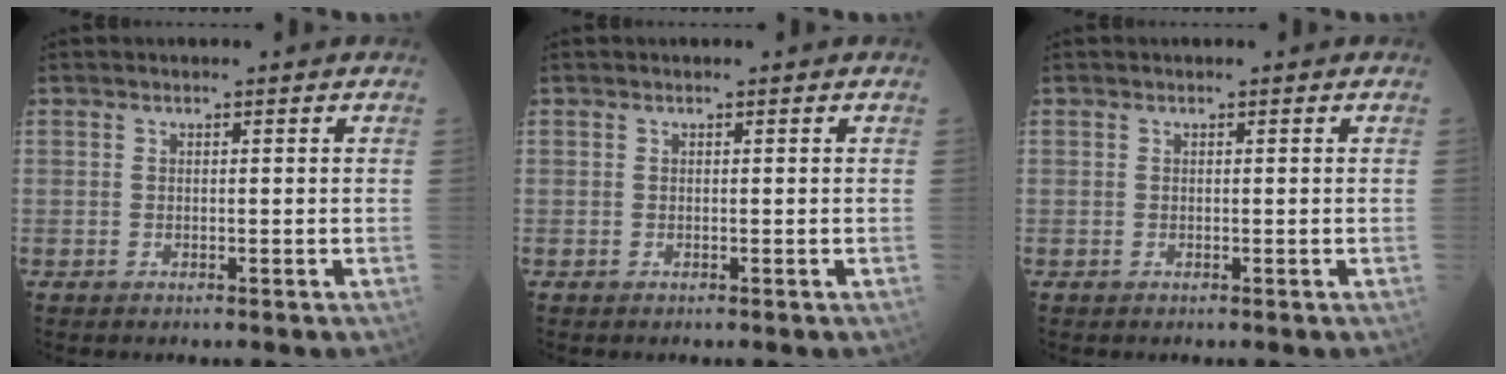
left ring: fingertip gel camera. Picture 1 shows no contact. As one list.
[{"total": 0.0}, {"total": 0.0}]